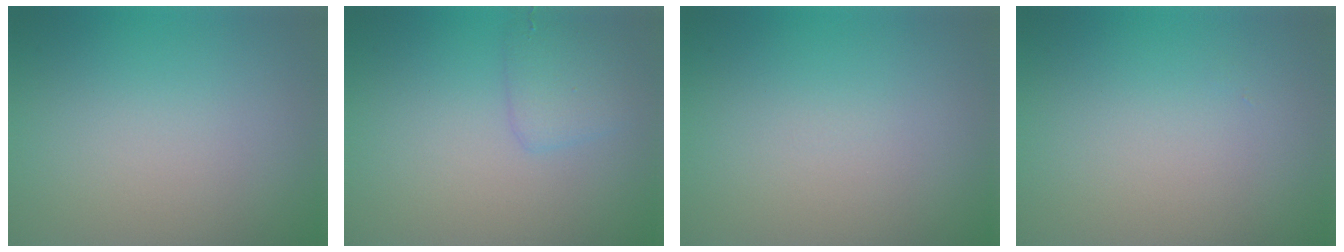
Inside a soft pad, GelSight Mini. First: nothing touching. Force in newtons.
{"total": 2.0, "press": 2.0, "slide": 0.0}
{"total": 0.0}
{"total": 0.0}